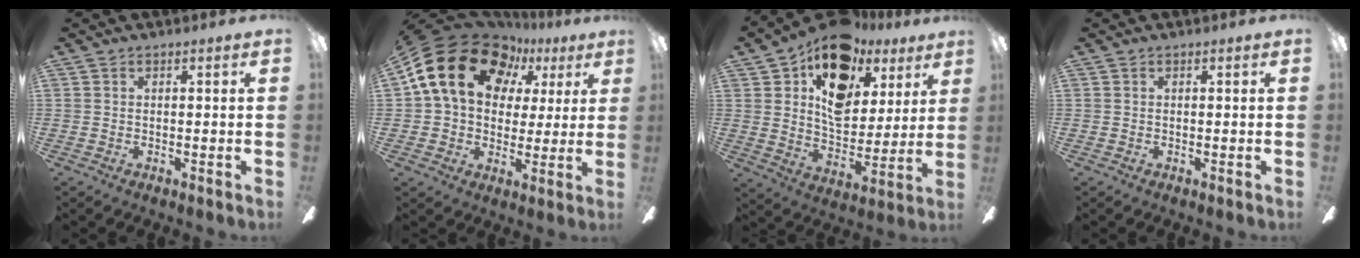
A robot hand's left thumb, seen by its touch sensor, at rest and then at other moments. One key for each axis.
{"total": 19.7, "fx": 8.0, "fy": 14.2, "fz": 11.2, "tx": -0.211, "ty": -0.019, "tz": 0.145}
{"total": 16.7, "fx": 10.4, "fy": 9.8, "fz": 8.5, "tx": -0.144, "ty": -0.057, "tz": 0.188}
{"total": 0.0}